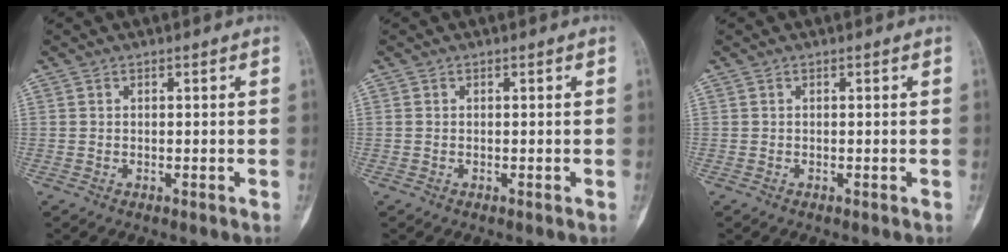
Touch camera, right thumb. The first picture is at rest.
{"total": 0.0}
{"total": 0.0}